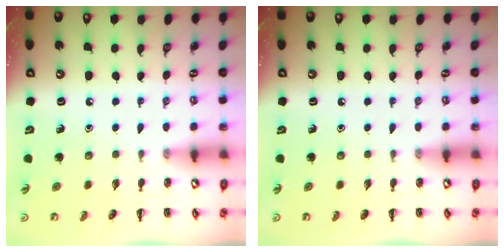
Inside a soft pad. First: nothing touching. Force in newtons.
{"total": 0.0}